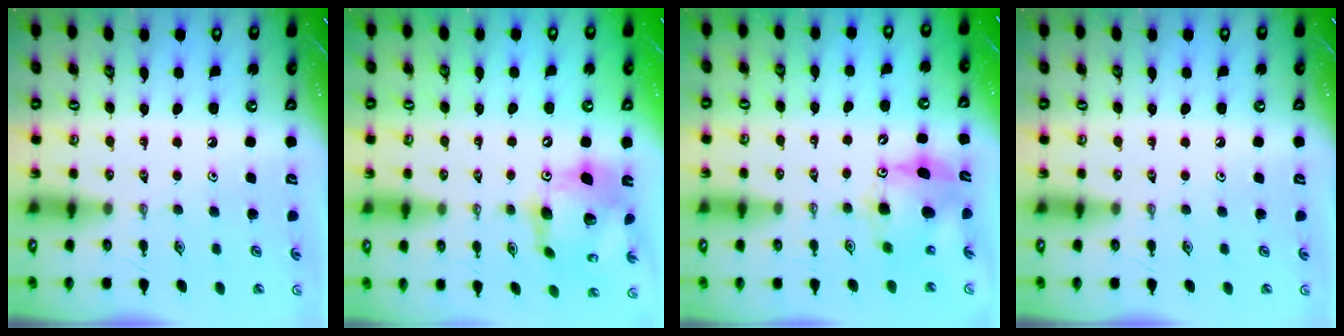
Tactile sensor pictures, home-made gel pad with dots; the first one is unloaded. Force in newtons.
{"total": 16.3, "press": 16.2, "slide": 1.7}
{"total": 9.4, "press": 9.4, "slide": 0.7}
{"total": 0.0}